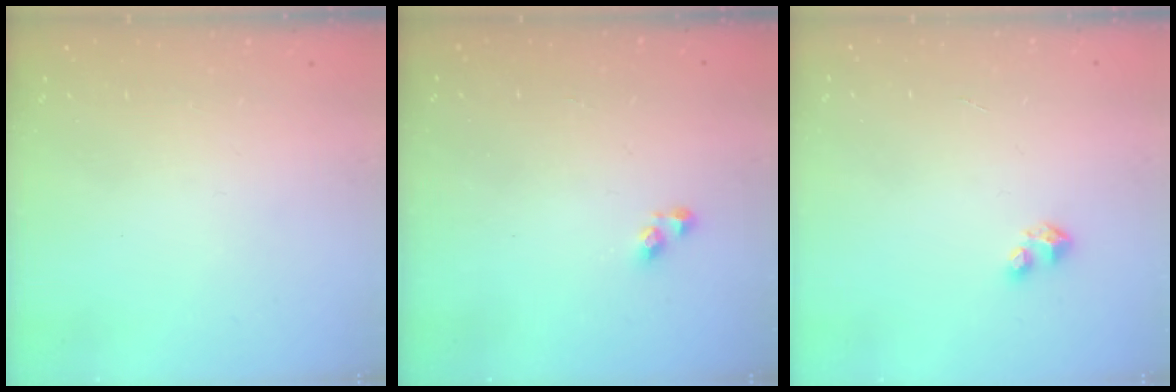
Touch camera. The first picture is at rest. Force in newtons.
{"total": 3.4, "press": 3.4, "slide": 0.1}
{"total": 3.0, "press": 2.9, "slide": 0.2}